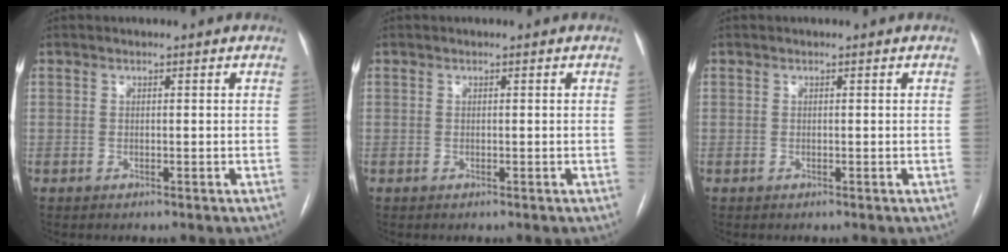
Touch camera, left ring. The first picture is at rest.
{"total": 0.0}
{"total": 0.0}